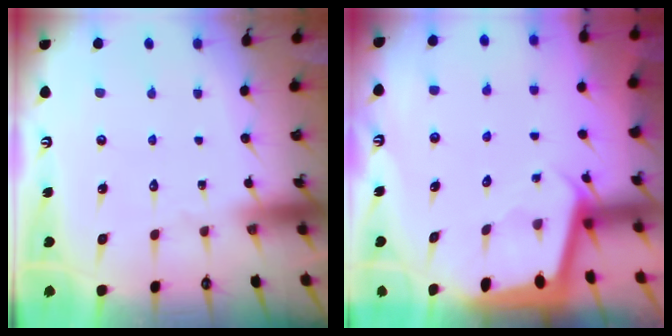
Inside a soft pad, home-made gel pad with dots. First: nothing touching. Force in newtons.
{"total": 2.0, "press": 2.0, "slide": 0.0}